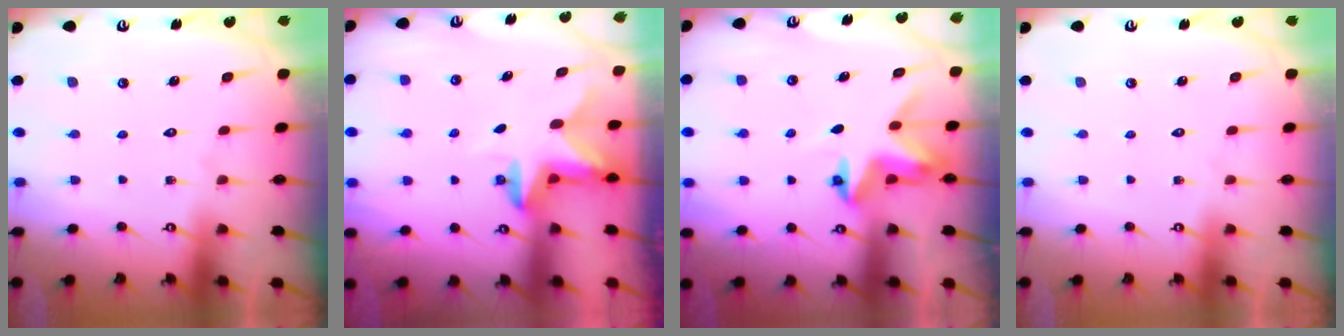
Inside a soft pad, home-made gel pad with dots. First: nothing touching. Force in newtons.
{"total": 2.8, "press": 2.8, "slide": 0.6}
{"total": 4.0, "press": 3.9, "slide": 0.5}
{"total": 0.0}